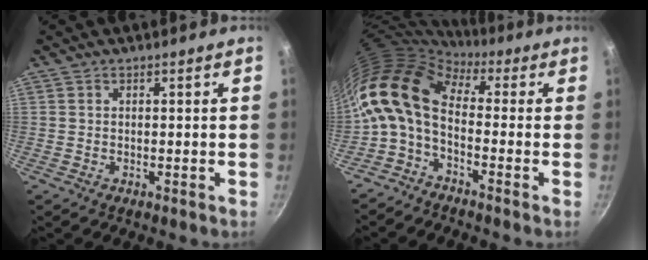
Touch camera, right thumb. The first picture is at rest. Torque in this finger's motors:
{"motor_torque": [-0.10, 1.84, 1.38, -1.40, 0.26]}